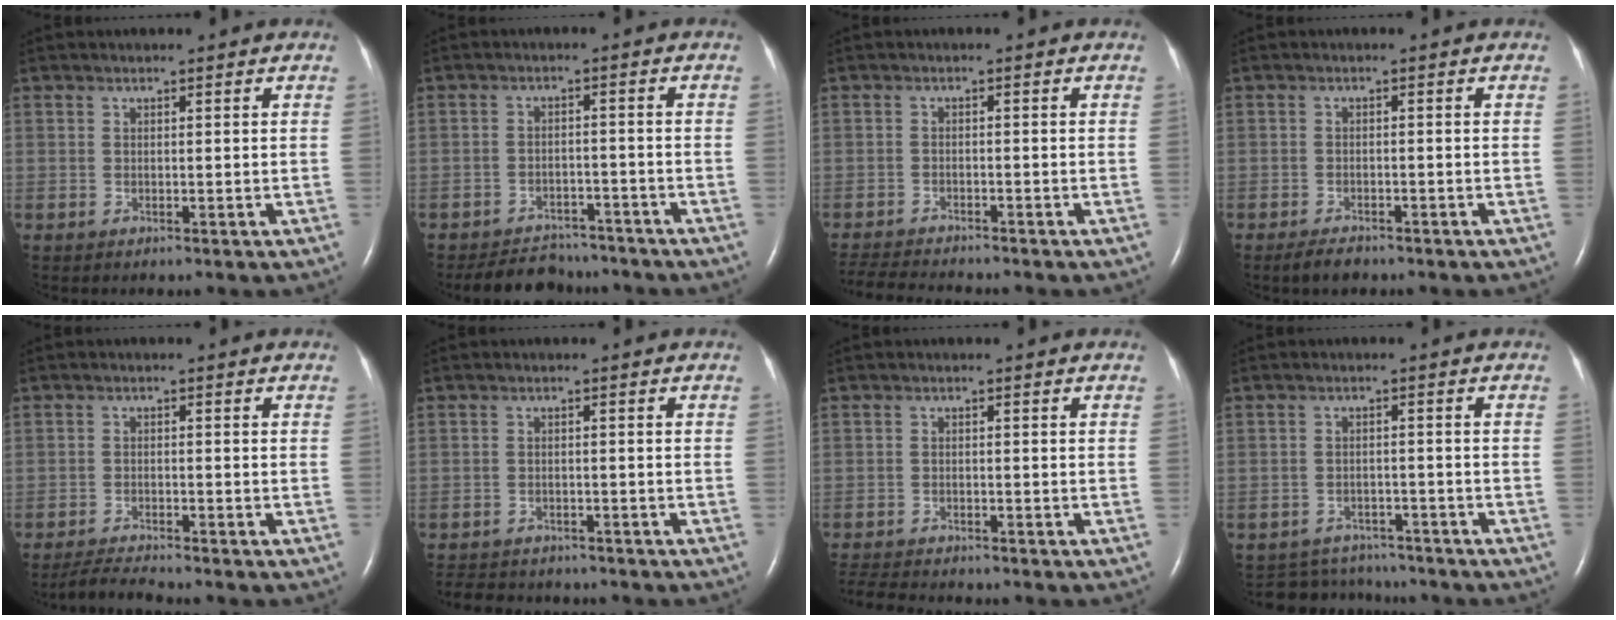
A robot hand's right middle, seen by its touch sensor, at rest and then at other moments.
{"total": 7.2, "force": [-6.5, 2.9, 0.9], "torque": [-0.011, 0.001, -0.089]}
{"total": 6.6, "force": [-6.4, 0.2, 1.9], "torque": [-0.032, -0.017, -0.104]}
{"total": 2.6, "force": [-2.1, 0.9, 1.3], "torque": [-0.032, -0.004, -0.032]}
{"total": 3.5, "force": [-3.3, -0.7, 0.7], "torque": [-0.024, -0.021, -0.062]}
{"total": 8.8, "force": [-7.9, 2.9, 2.5], "torque": [-0.049, -0.004, -0.105]}
{"total": 6.1, "force": [-5.9, 0.5, 1.8], "torque": [-0.032, -0.015, -0.096]}
{"total": 6.6, "force": [-6.2, 2.0, -0.5], "torque": [0.005, 0.013, -0.087]}